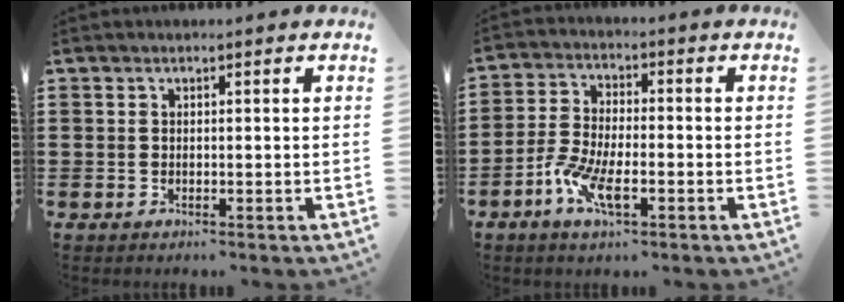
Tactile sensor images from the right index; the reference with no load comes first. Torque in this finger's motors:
{"motor_torque": [1.05, 1.09, 0.22, 0.11]}